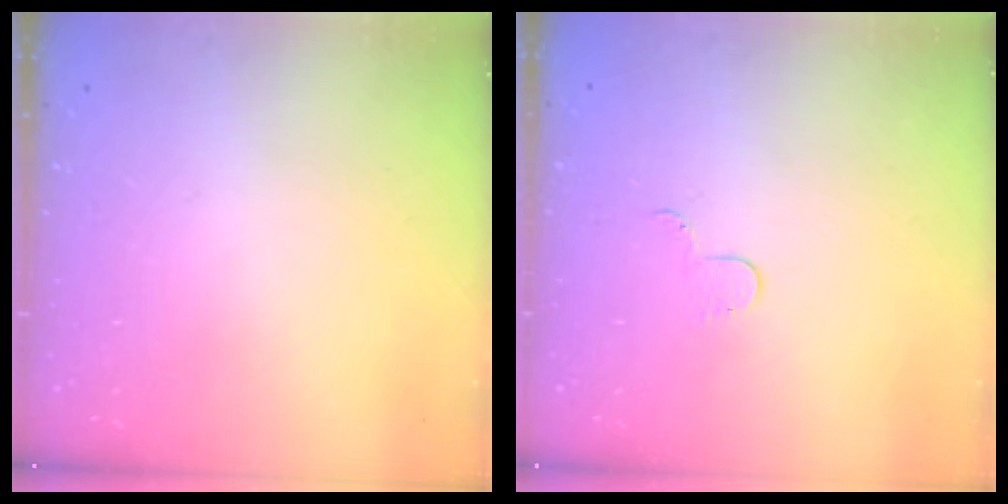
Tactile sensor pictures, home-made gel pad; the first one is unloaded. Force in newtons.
{"total": 3.5, "press": 3.5, "slide": 0.4}